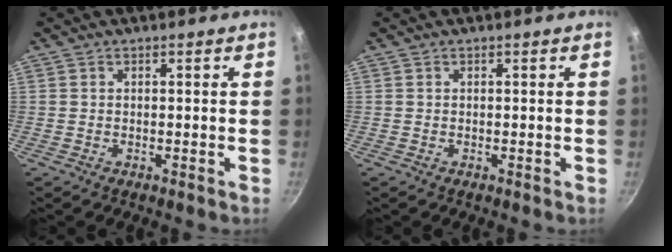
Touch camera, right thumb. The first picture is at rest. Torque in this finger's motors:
{"motor_torque": [0.00, 0.00, 0.03, 0.03, 0.01]}